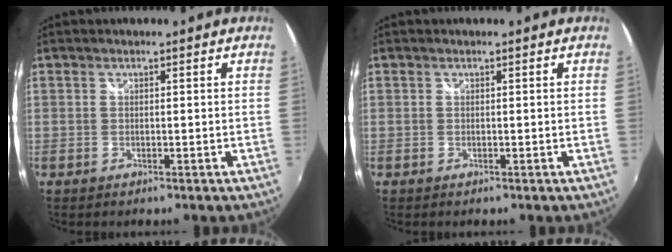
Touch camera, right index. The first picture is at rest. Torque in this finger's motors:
{"motor_torque": [-0.01, 0.00, 0.00, 0.01]}